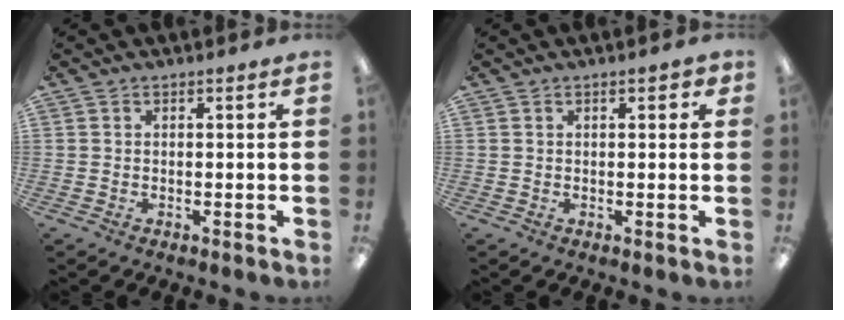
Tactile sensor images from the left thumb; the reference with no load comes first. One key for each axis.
{"total": 2.0, "fx": 0.9, "fy": 0.8, "fz": 1.6, "tx": -0.018, "ty": -0.003, "tz": 0.011}